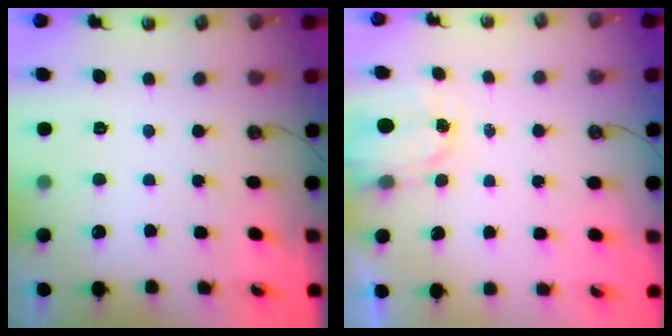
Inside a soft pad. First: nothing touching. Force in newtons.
{"total": 1.6, "press": 1.6, "slide": 0.3}